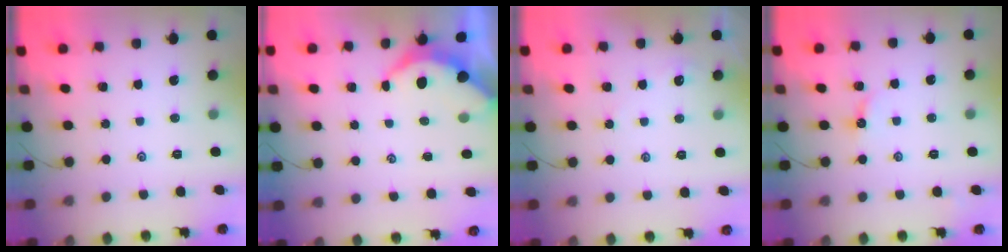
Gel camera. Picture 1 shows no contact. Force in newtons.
{"total": 3.5, "press": 3.5, "slide": 0.5}
{"total": 1.4, "press": 1.4, "slide": 0.2}
{"total": 3.6, "press": 3.6, "slide": 0.3}